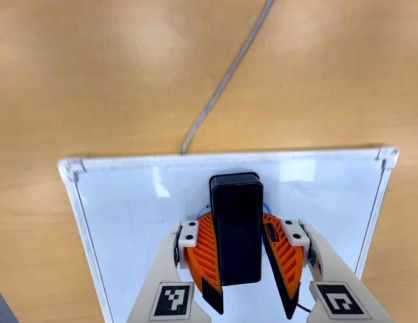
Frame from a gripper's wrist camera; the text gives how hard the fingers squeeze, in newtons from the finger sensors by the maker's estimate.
{"total": 10.7, "left": 12.0, "right": 9.4}